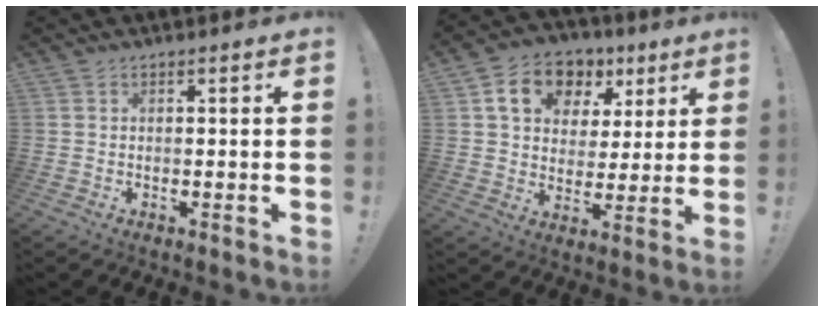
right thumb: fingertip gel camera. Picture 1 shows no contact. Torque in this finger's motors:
{"motor_torque": [-0.30, 1.38, 0.58, 0.06, 0.33]}